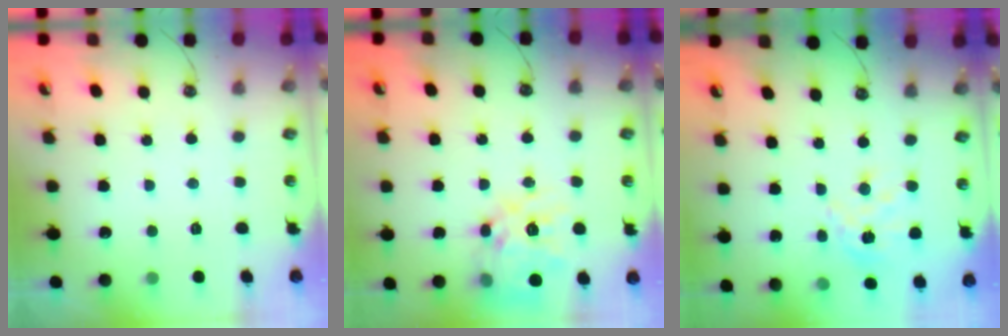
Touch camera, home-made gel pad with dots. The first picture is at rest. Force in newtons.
{"total": 16.4, "press": 16.3, "slide": 1.6}
{"total": 11.0, "press": 10.9, "slide": 1.0}